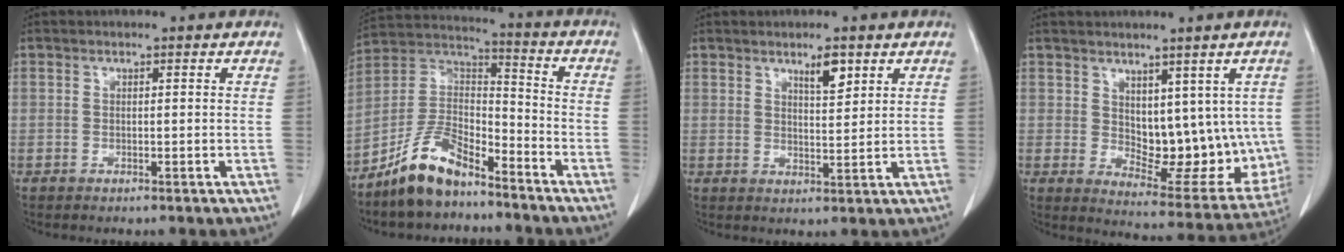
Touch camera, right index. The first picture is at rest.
{"total": 11.4, "force": [-8.8, 4.1, 6.1], "torque": [-0.127, 0.018, -0.172]}
{"total": 3.8, "force": [2.5, 0.9, 2.7], "torque": [-0.046, -0.003, 0.042]}
{"total": 12.2, "force": [2.3, 6.8, 9.9], "torque": [-0.119, -0.007, 0.059]}